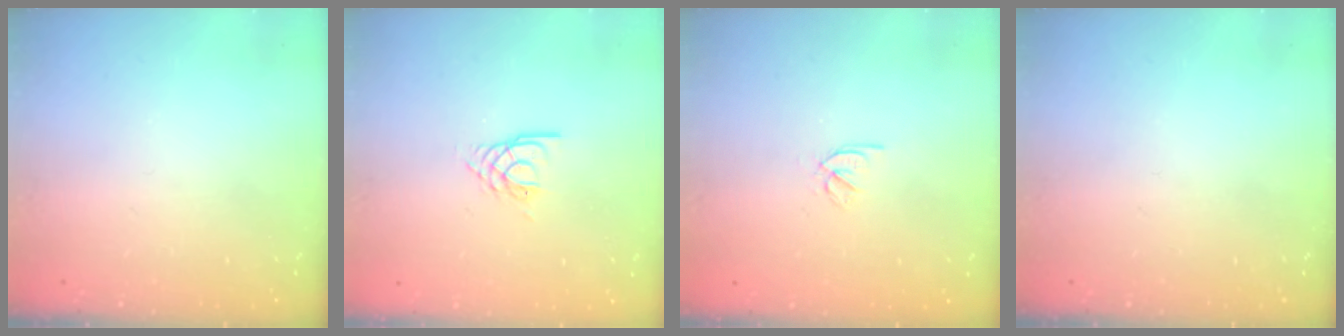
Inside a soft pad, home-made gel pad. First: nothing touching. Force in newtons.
{"total": 2.5, "press": 2.4, "slide": 0.4}
{"total": 2.4, "press": 2.3, "slide": 0.7}
{"total": 0.0}